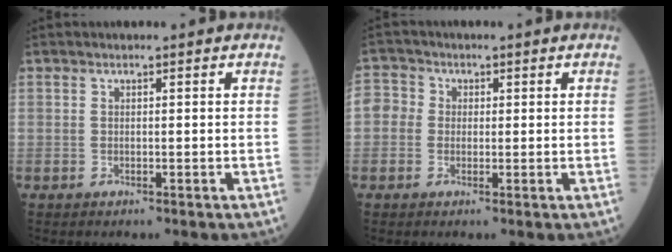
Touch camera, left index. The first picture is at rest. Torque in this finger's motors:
{"motor_torque": [-1.09, 1.06, -0.31, -0.04]}